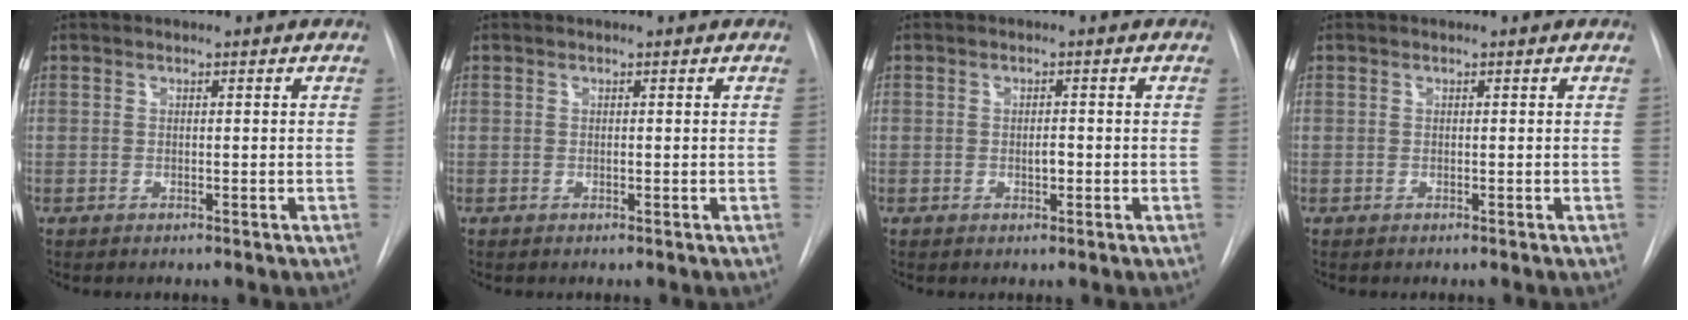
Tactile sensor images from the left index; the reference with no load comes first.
{"total": 0.0}
{"total": 1.3, "force": [-0.3, 0.6, 1.2], "torque": [-0.019, 0.001, -0.004]}
{"total": 0.0}